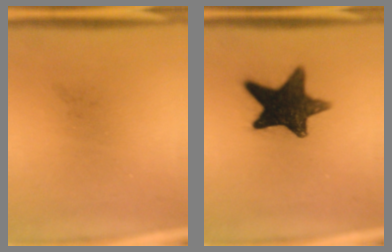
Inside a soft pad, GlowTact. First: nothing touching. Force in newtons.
{"total": 14.1}